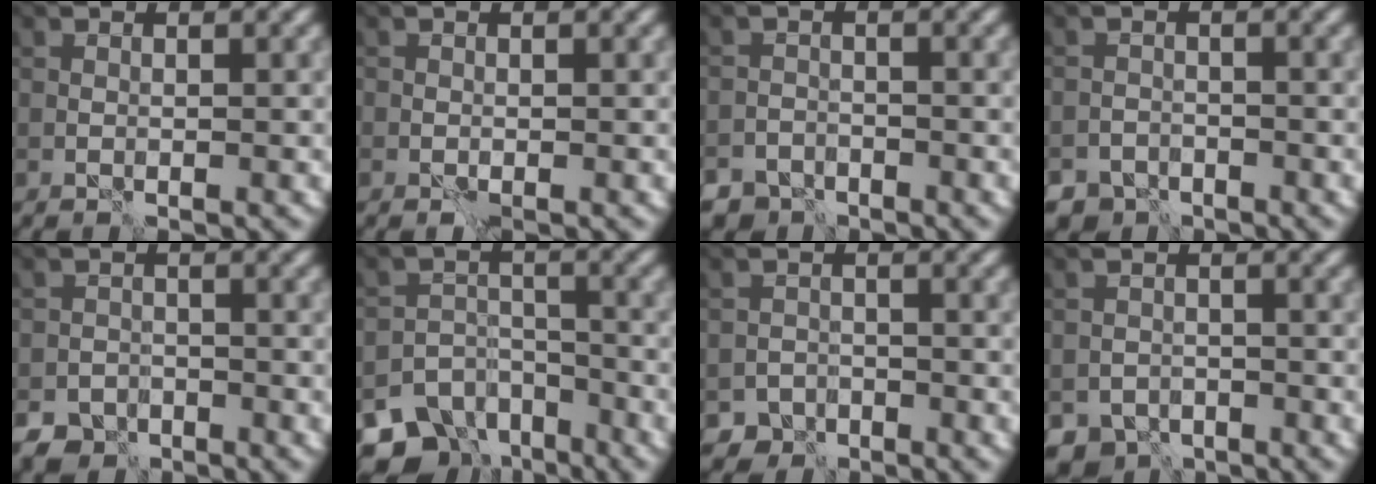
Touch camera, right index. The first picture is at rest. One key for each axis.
{"total": 0.0}
{"total": 4.7, "fx": -4.1, "fy": 2.4, "fz": 0.4, "tx": 0.018, "ty": -0.003, "tz": -0.061}
{"total": 4.3, "fx": -3.7, "fy": 2.2, "fz": 0.4, "tx": 0.014, "ty": 0.000, "tz": -0.055}
{"total": 4.3, "fx": -3.5, "fy": 2.5, "fz": 0.6, "tx": 0.009, "ty": 0.000, "tz": -0.053}
{"total": 9.6, "fx": -7.6, "fy": 5.4, "fz": 2.2, "tx": -0.015, "ty": -0.010, "tz": -0.111}
{"total": 2.9, "fx": -2.3, "fy": 1.8, "fz": 0.0, "tx": 0.016, "ty": 0.004, "tz": -0.037}
{"total": 4.2, "fx": -3.4, "fy": 2.4, "fz": 0.8, "tx": 0.001, "ty": -0.002, "tz": -0.056}